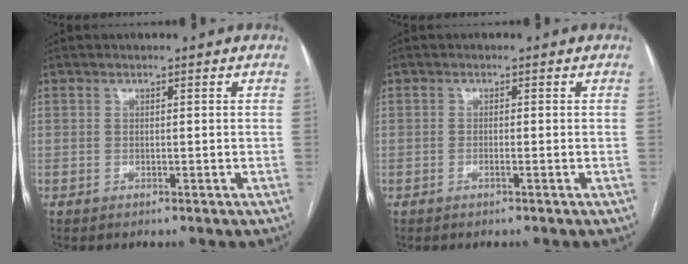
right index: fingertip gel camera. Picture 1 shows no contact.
{"total": 0.7, "force": [-0.3, -0.1, 0.6], "torque": [-0.013, 0.000, -0.005]}